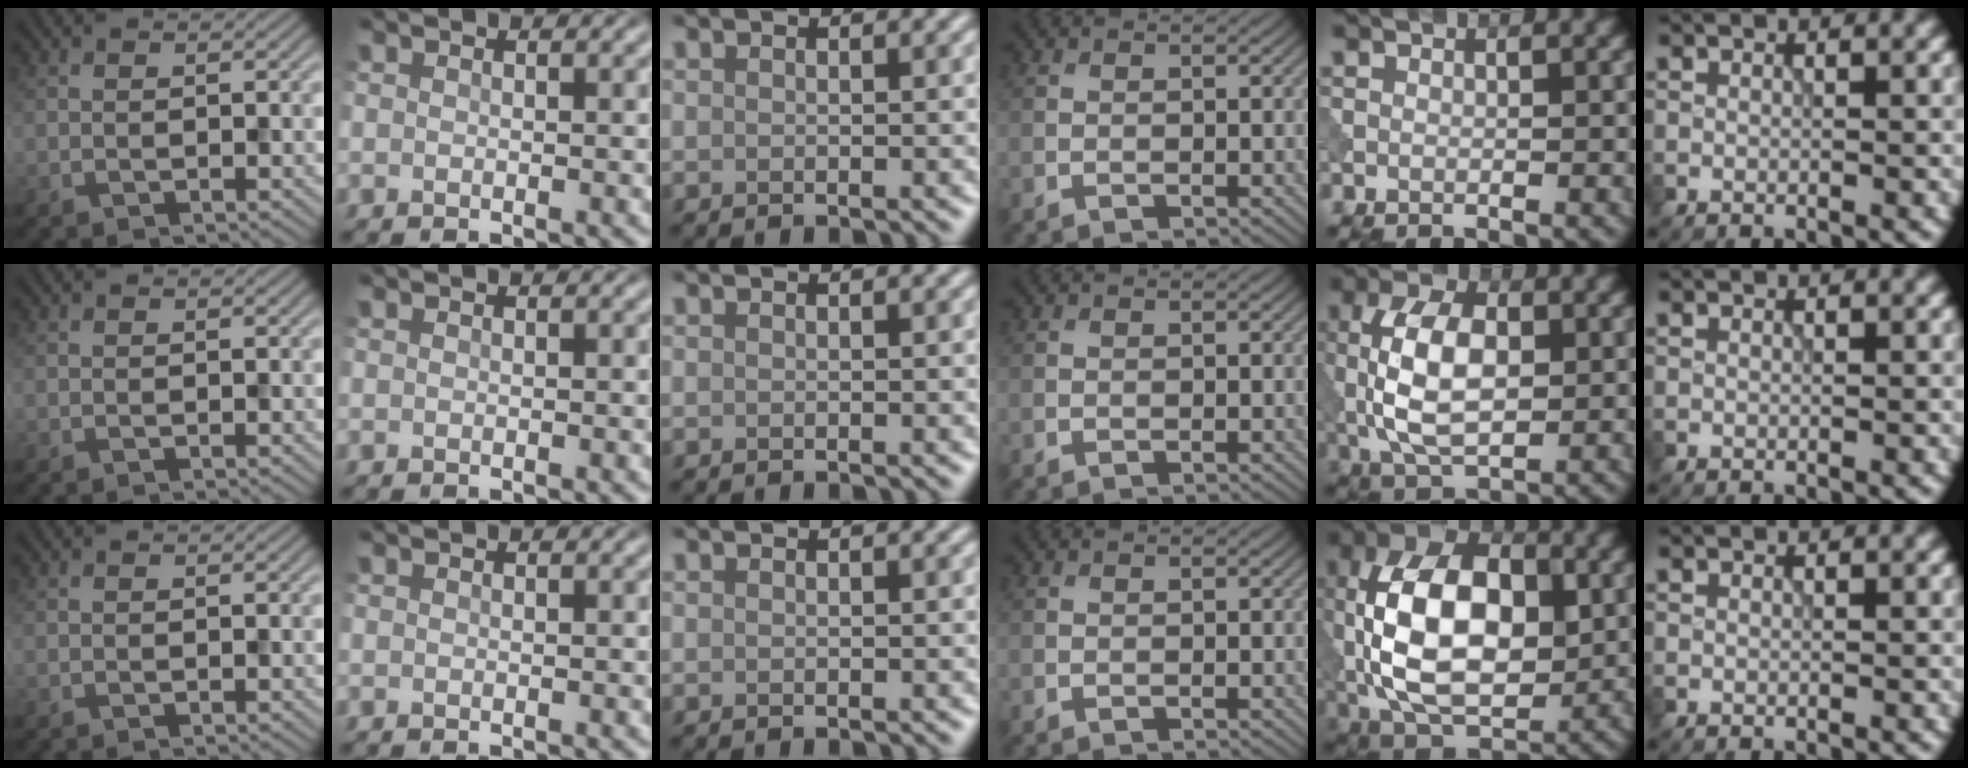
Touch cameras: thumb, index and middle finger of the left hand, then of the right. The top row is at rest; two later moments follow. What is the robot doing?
{"motion": "press", "object": "tv remote"}